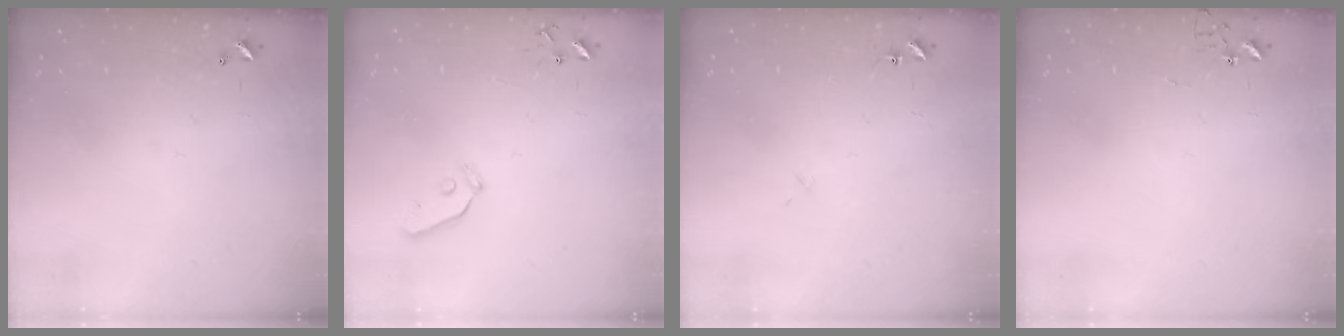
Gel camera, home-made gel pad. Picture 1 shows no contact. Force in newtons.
{"total": 5.7, "press": 5.7, "slide": 0.4}
{"total": 7.8, "press": 7.8, "slide": 0.6}
{"total": 3.6, "press": 3.6, "slide": 0.3}